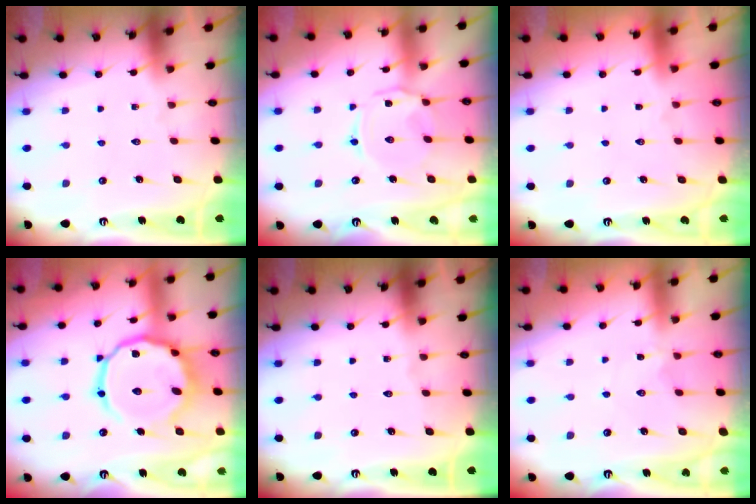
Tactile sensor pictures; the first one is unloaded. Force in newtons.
{"total": 3.1, "press": 3.1, "slide": 0.4}
{"total": 1.4, "press": 1.4, "slide": 0.2}
{"total": 18.0, "press": 17.9, "slide": 1.4}
{"total": 0.0}
{"total": 1.9, "press": 1.9, "slide": 0.2}